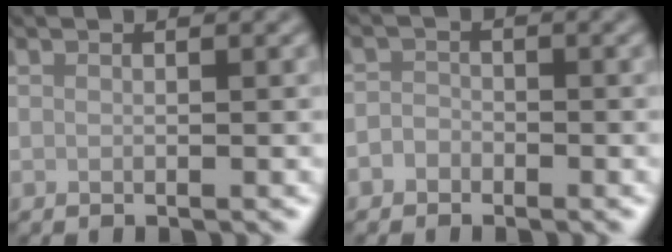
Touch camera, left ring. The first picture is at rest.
{"total": 1.3, "force": [-0.8, 1.0, 0.2], "torque": [-0.001, 0.004, -0.018]}